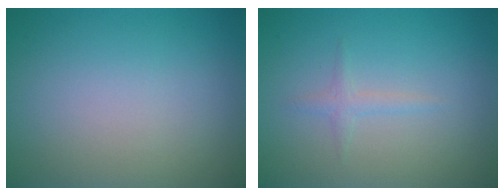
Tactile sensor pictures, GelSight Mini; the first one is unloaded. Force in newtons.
{"total": 1.0, "press": 1.0, "slide": 0.1}